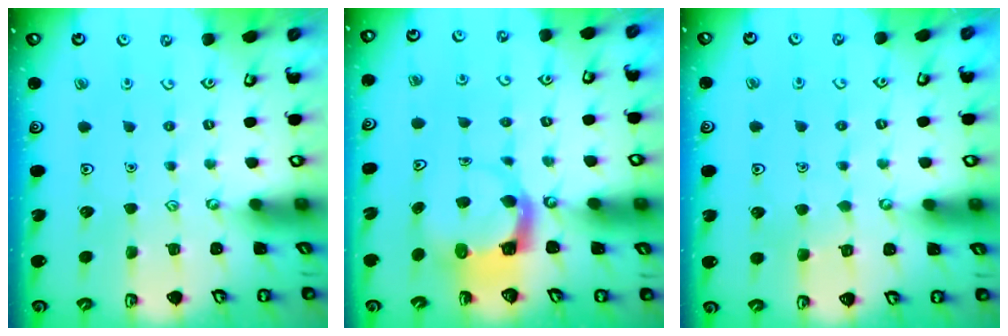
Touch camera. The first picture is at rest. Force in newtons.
{"total": 3.9, "press": 3.9, "slide": 0.3}
{"total": 3.4, "press": 3.4, "slide": 0.3}